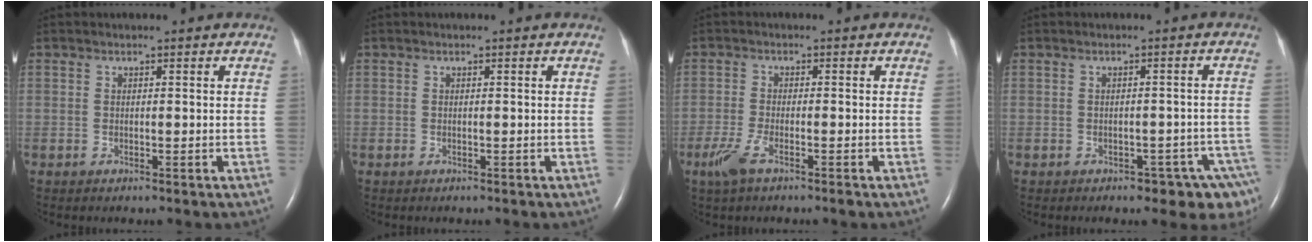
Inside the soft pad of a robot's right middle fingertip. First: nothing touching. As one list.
[{"total": 0.0}, {"total": 4.1, "force": [-2.5, 0.6, 3.1], "torque": [-0.074, -0.010, -0.052]}, {"total": 6.9, "force": [-4.9, 3.1, 3.7], "torque": [-0.026, 0.011, -0.058]}]